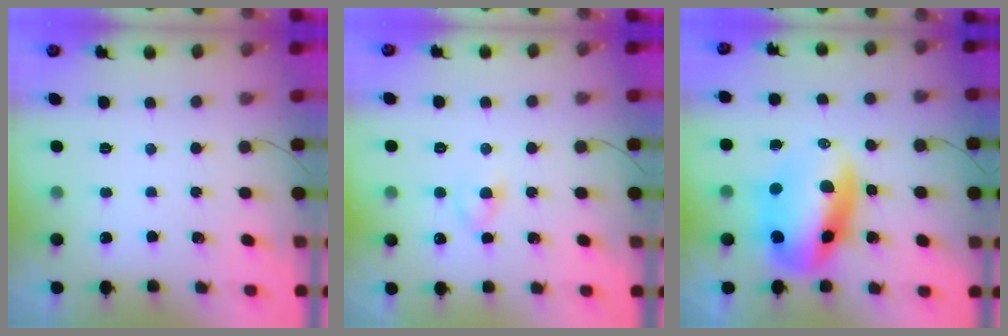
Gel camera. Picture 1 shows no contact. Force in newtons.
{"total": 3.8, "press": 3.6, "slide": 1.3}
{"total": 14.3, "press": 13.9, "slide": 3.6}